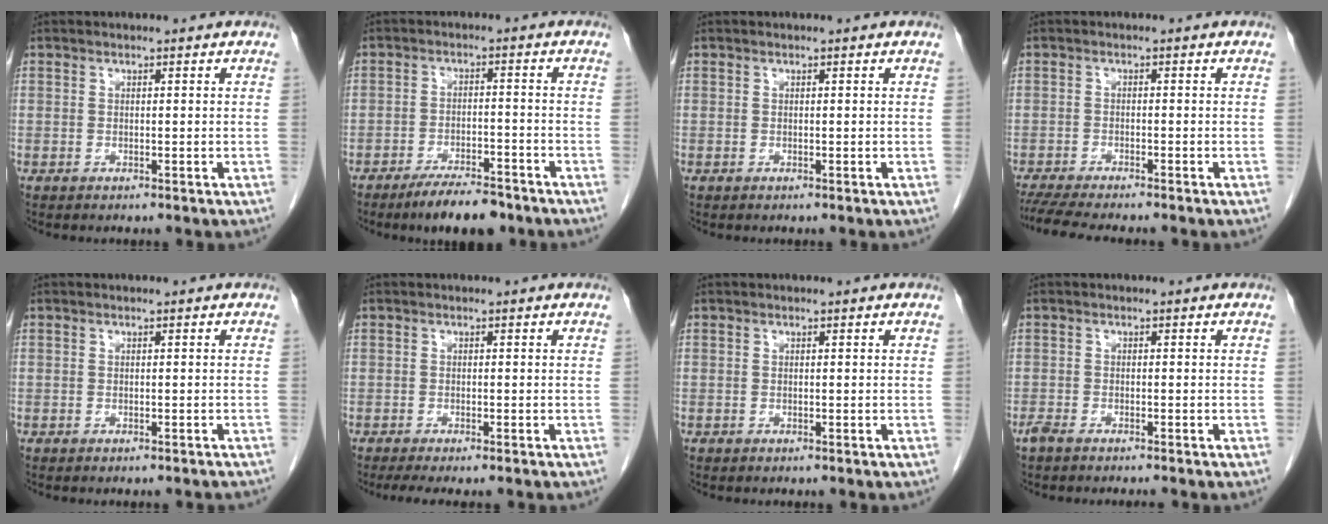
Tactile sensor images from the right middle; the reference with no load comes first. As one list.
[{"total": 8.2, "force": [-6.4, 2.2, 4.7], "torque": [-0.070, -0.008, -0.105]}, {"total": 0.0}, {"total": 8.7, "force": [-7.6, 0.6, 4.3], "torque": [-0.060, -0.015, -0.117]}, {"total": 2.8, "force": [-2.6, 0.5, 1.0], "torque": [-0.014, -0.006, -0.029]}, {"total": 4.9, "force": [-3.9, 0.7, 2.8], "torque": [-0.039, -0.011, -0.058]}, {"total": 0.0}, {"total": 3.3, "force": [-2.8, 0.5, 1.6], "torque": [-0.027, -0.006, -0.043]}]